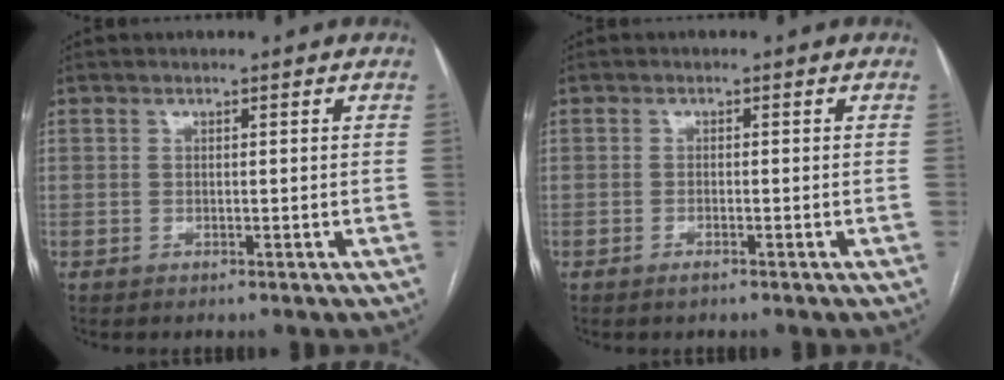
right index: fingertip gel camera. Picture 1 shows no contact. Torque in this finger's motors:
{"motor_torque": [0.17, 0.19, -0.02, 0.01]}